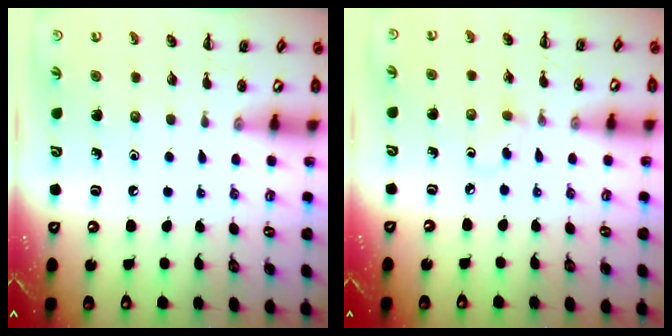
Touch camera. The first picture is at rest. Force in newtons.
{"total": 2.6, "press": 2.4, "slide": 1.2}